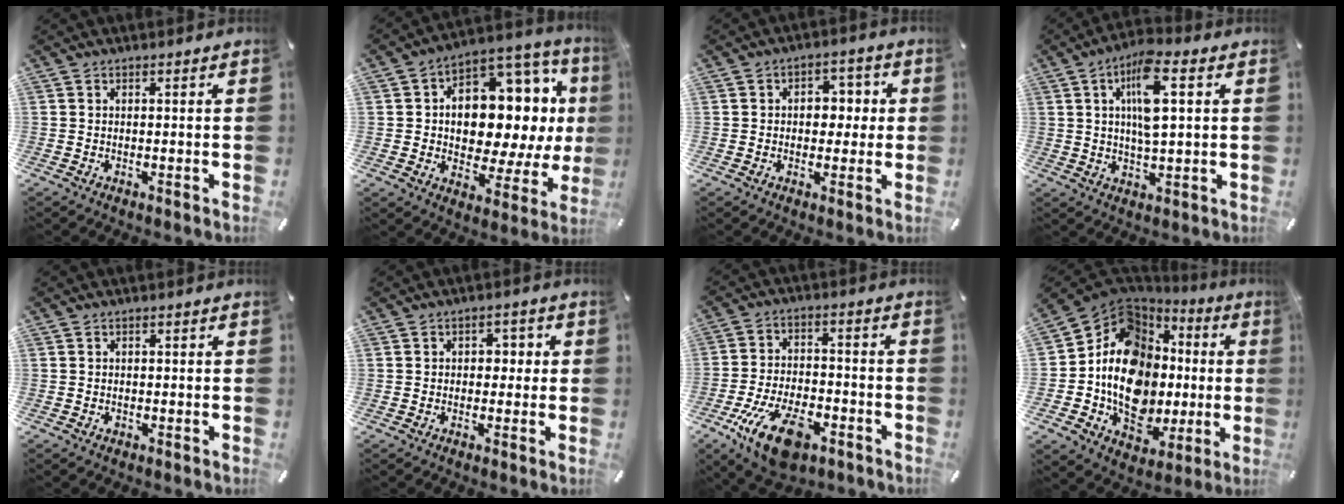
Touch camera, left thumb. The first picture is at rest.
{"total": 16.8, "force": [3.1, 11.2, 12.1], "torque": [-0.168, -0.045, 0.049]}
{"total": 6.0, "force": [-0.3, 4.8, 3.5], "torque": [-0.033, 0.002, -0.015]}
{"total": 10.9, "force": [3.3, 3.6, 9.7], "torque": [-0.179, 0.000, 0.051]}
{"total": 0.6, "force": [-0.2, 0.6, 0.1], "torque": [-0.002, 0.006, -0.006]}
{"total": 3.1, "force": [-0.6, 2.5, 1.8], "torque": [-0.020, 0.007, -0.020]}
{"total": 14.7, "force": [-8.0, 7.2, 10.0], "torque": [-0.176, 0.040, -0.134]}
{"total": 17.9, "force": [0.3, 13.6, 11.6], "torque": [-0.230, -0.032, 0.003]}